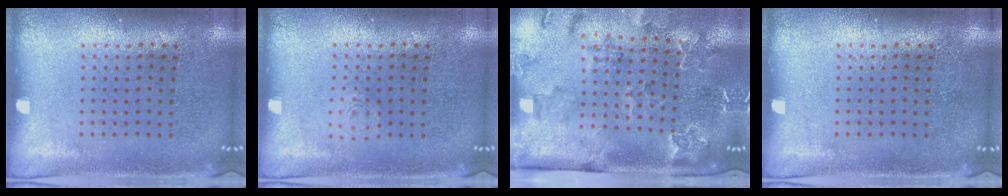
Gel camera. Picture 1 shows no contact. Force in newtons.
{"total": 0.7, "press": 0.7, "slide": 0.1}
{"total": 2.3, "press": 2.3, "slide": 0.2}
{"total": 0.0}